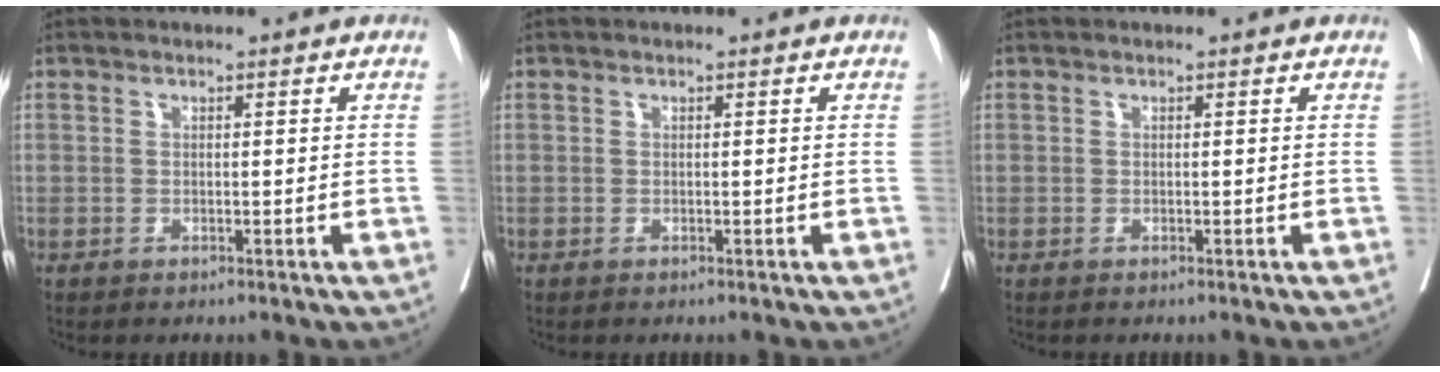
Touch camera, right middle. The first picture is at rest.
{"total": 0.0}
{"total": 0.0}